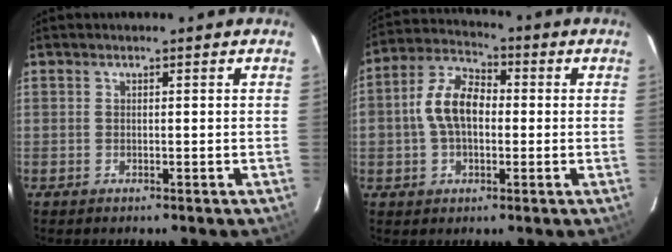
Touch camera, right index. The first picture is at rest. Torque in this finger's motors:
{"motor_torque": [0.41, -0.10, 0.27, 0.14]}